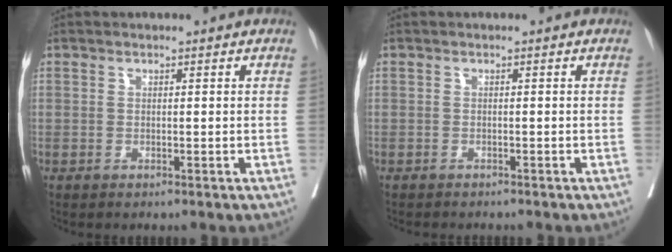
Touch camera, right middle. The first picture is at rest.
{"total": 3.9, "force": [-3.5, 0.7, 1.5], "torque": [-0.023, -0.006, -0.043]}